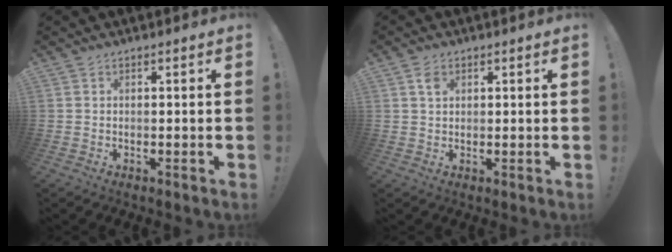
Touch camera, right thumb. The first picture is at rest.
{"total": 2.5, "force": [1.2, 1.8, 1.4], "torque": [-0.018, -0.003, 0.021]}